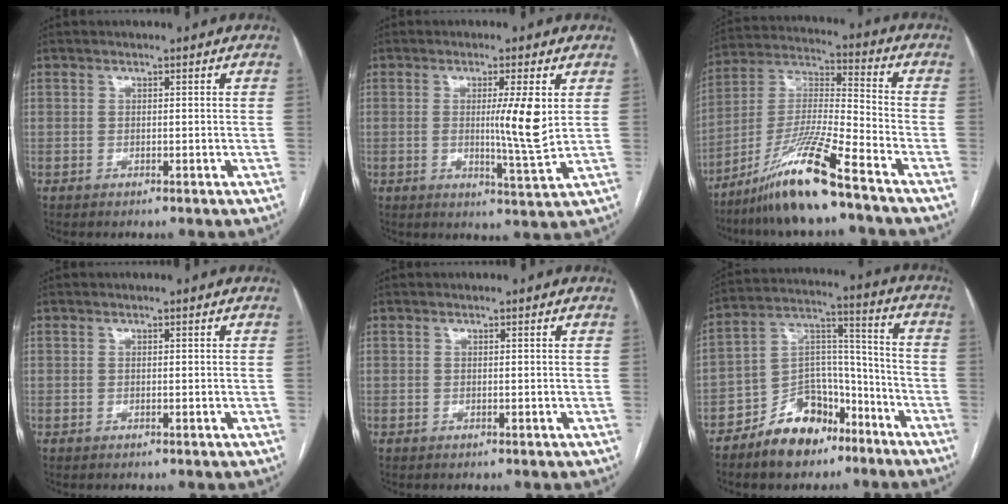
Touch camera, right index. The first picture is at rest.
{"total": 7.0, "force": [1.1, -0.5, 6.9], "torque": [-0.110, -0.014, 0.021]}
{"total": 14.1, "force": [-9.7, -0.6, 10.2], "torque": [-0.210, -0.020, -0.178]}
{"total": 0.0}
{"total": 0.0}
{"total": 12.9, "force": [-8.7, 7.3, 6.1], "torque": [-0.109, 0.038, -0.144]}